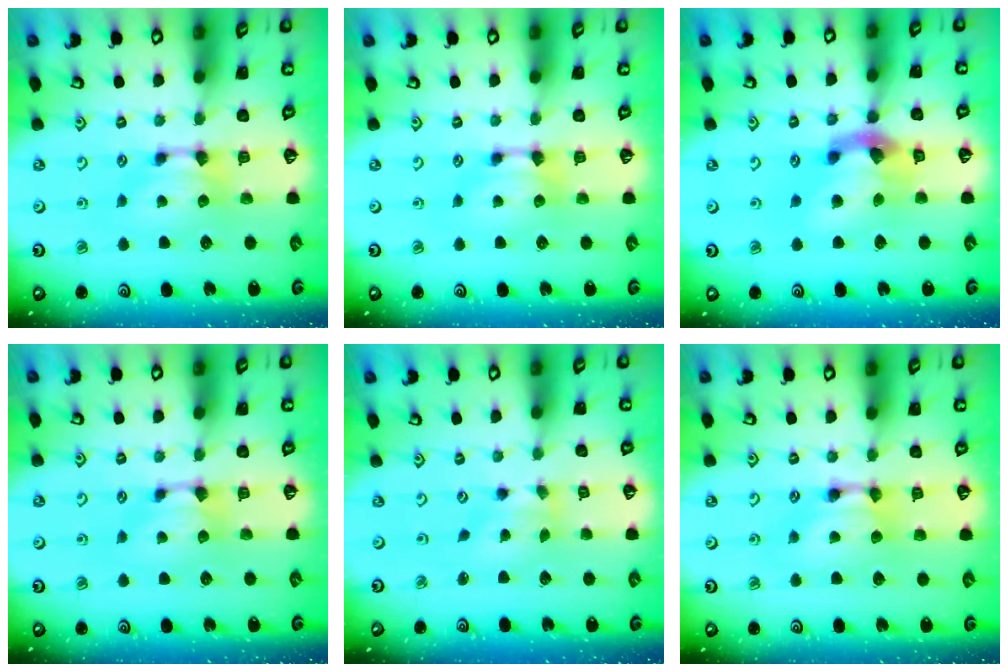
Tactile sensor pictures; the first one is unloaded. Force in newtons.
{"total": 0.0}
{"total": 6.5, "press": 6.1, "slide": 2.4}
{"total": 0.5, "press": 0.4, "slide": 0.3}
{"total": 1.5, "press": 0.6, "slide": 1.4}
{"total": 1.9, "press": 1.9, "slide": 0.1}